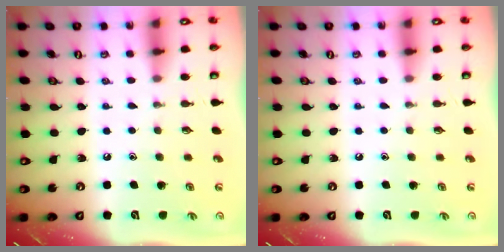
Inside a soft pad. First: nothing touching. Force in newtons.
{"total": 0.0}